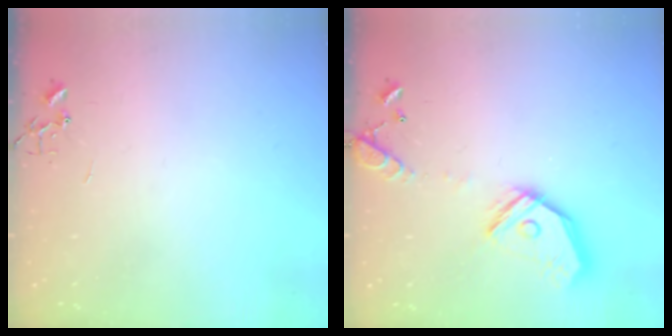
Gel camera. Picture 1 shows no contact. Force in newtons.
{"total": 16.6, "press": 16.4, "slide": 2.8}